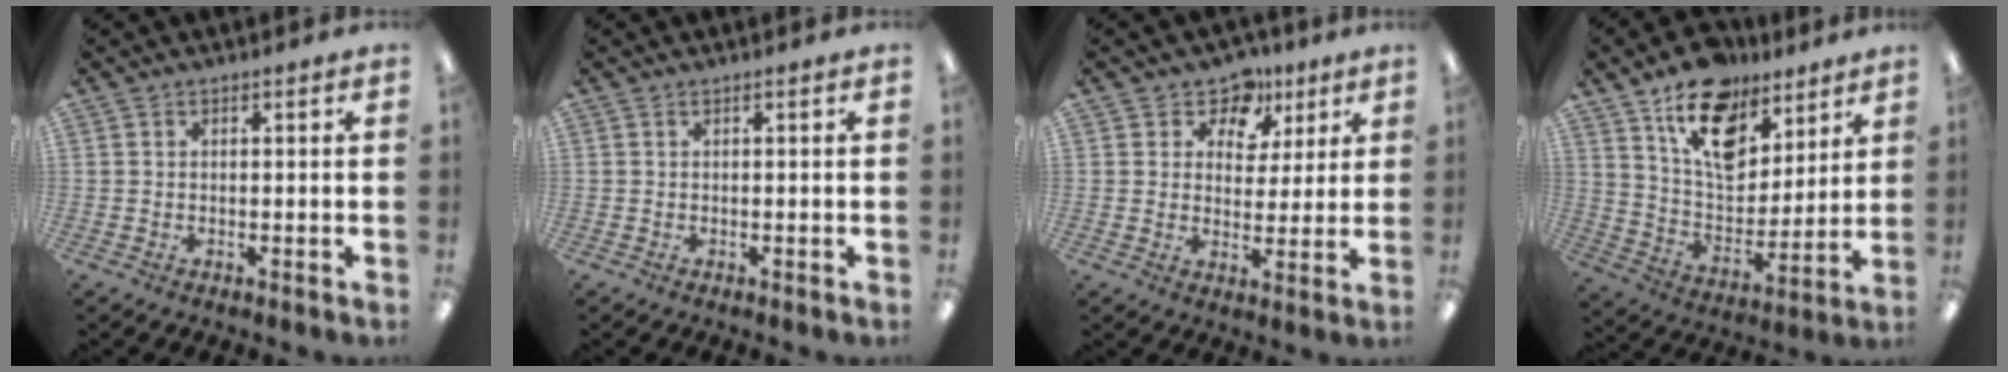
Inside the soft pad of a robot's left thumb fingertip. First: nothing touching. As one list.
[{"total": 0.0}, {"total": 8.5, "force": [5.7, 6.1, 1.5], "torque": [-0.028, -0.044, 0.104]}, {"total": 17.5, "force": [11.0, 10.3, 8.8], "torque": [-0.135, -0.061, 0.198]}]